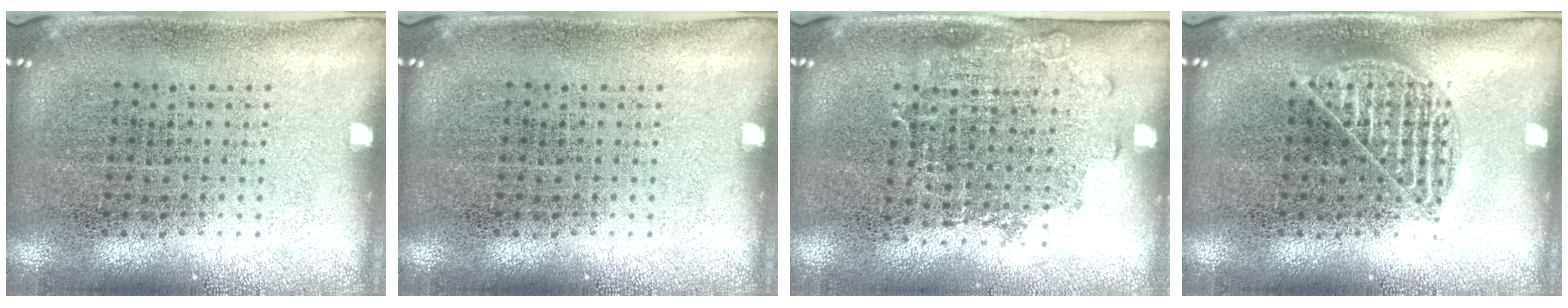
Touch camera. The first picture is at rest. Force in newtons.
{"total": 0.0}
{"total": 1.3, "press": 1.1, "slide": 0.8}
{"total": 1.6, "press": 1.6, "slide": 0.2}